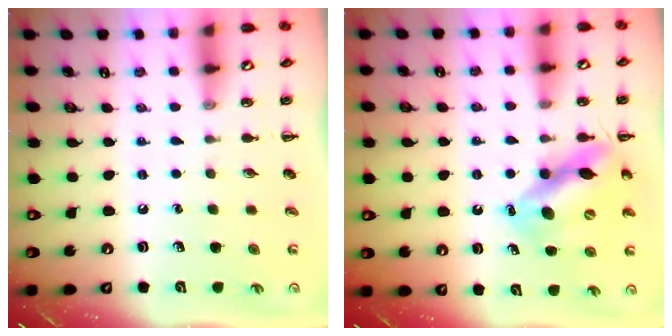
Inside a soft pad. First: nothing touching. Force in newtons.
{"total": 11.7, "press": 11.3, "slide": 3.3}